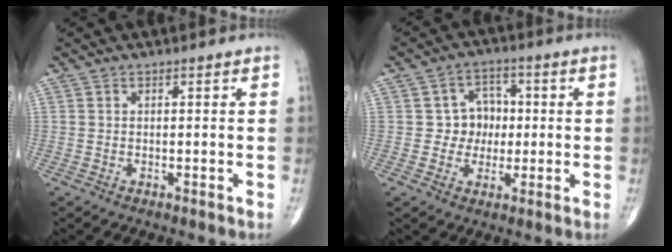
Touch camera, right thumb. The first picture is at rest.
{"total": 6.4, "force": [0.0, 5.8, 2.6], "torque": [0.006, 0.014, -0.009]}